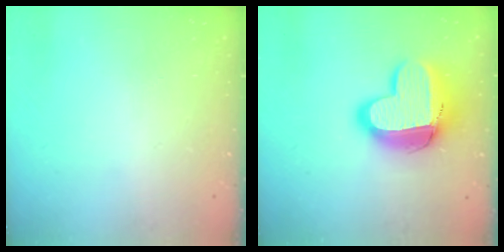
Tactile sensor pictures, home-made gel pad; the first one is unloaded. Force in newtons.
{"total": 16.3, "press": 16.2, "slide": 1.4}